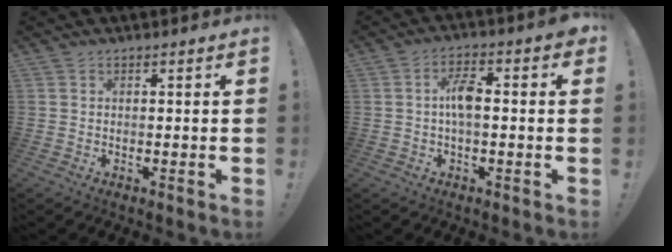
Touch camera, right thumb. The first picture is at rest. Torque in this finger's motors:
{"motor_torque": [0.31, 0.50, 0.79, 0.31, 0.05]}